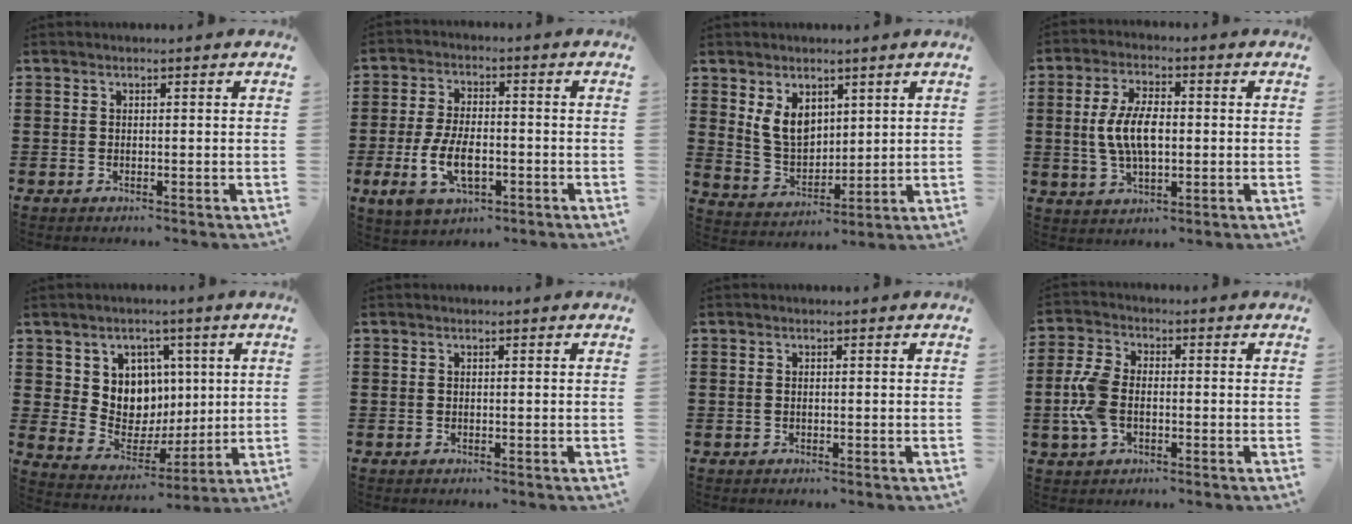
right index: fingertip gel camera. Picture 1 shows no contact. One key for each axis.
{"total": 8.4, "fx": -2.5, "fy": 4.3, "fz": 6.8, "tx": -0.152, "ty": -0.005, "tz": -0.050}
{"total": 6.5, "fx": 2.9, "fy": 4.5, "fz": 3.8, "tx": -0.087, "ty": 0.005, "tz": 0.052}
{"total": 7.6, "fx": 0.0, "fy": 3.6, "fz": 6.7, "tx": -0.145, "ty": 0.005, "tz": -0.006}
{"total": 8.0, "fx": 2.9, "fy": 7.3, "fz": 1.4, "tx": -0.044, "ty": -0.035, "tz": 0.055}
{"total": 0.0}
{"total": 0.0}
{"total": 6.8, "fx": -1.1, "fy": 4.2, "fz": 5.2, "tx": -0.142, "ty": -0.004, "tz": -0.030}